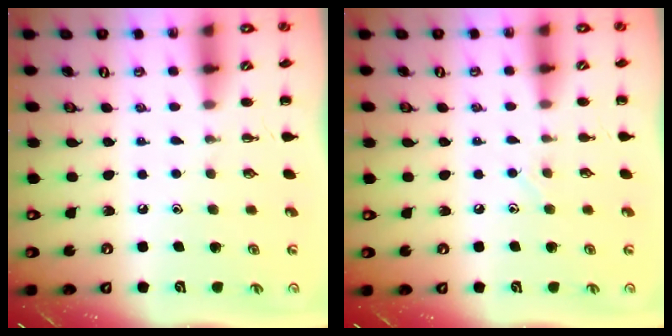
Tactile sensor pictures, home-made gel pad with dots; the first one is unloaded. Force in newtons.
{"total": 4.5, "press": 4.3, "slide": 1.3}